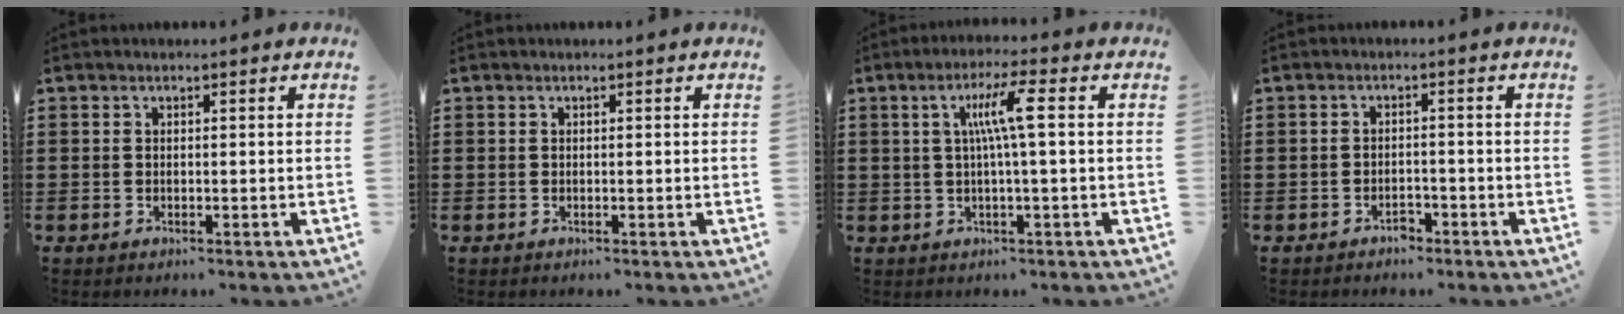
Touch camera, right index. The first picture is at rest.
{"total": 0.0}
{"total": 6.3, "force": [1.0, -0.1, 6.2], "torque": [-0.120, 0.000, 0.009]}
{"total": 2.0, "force": [-1.7, 0.7, 0.8], "torque": [-0.020, -0.001, -0.034]}